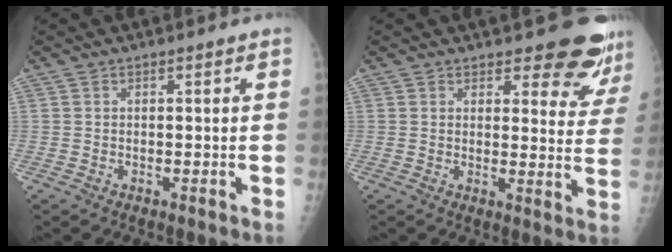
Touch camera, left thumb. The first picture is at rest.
{"total": 11.2, "force": [9.7, 3.8, 4.0], "torque": [-0.006, -0.072, 0.096]}